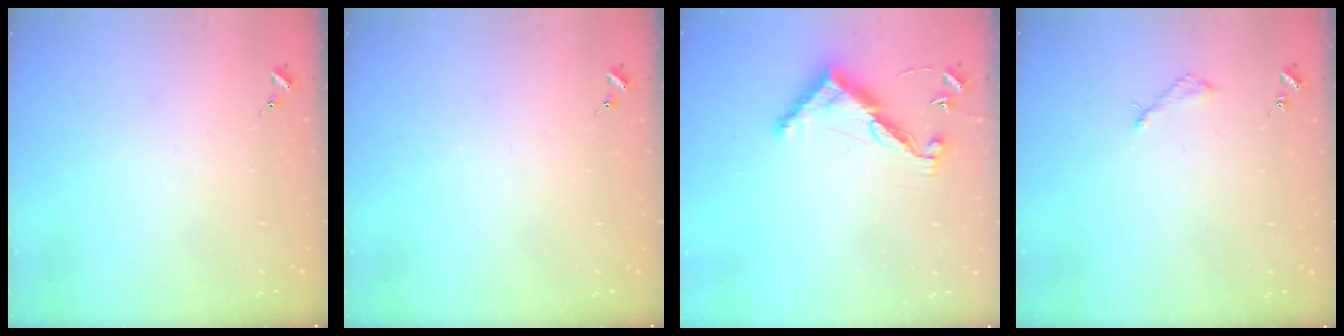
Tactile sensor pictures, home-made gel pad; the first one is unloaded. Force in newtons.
{"total": 0.0}
{"total": 10.6, "press": 10.6, "slide": 0.4}
{"total": 3.1, "press": 3.0, "slide": 0.3}